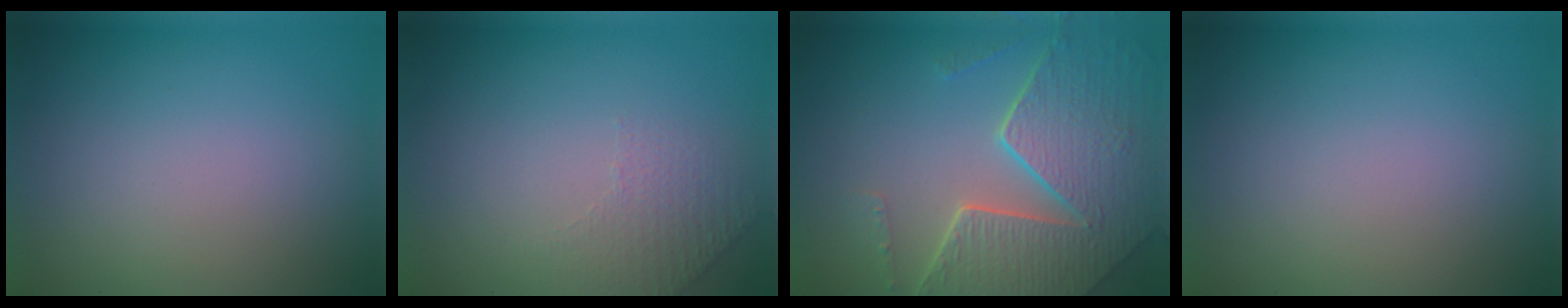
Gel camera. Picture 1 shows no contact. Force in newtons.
{"total": 1.3, "press": 0.8, "slide": 1.1}
{"total": 8.0, "press": 5.7, "slide": 5.7}
{"total": 0.0}